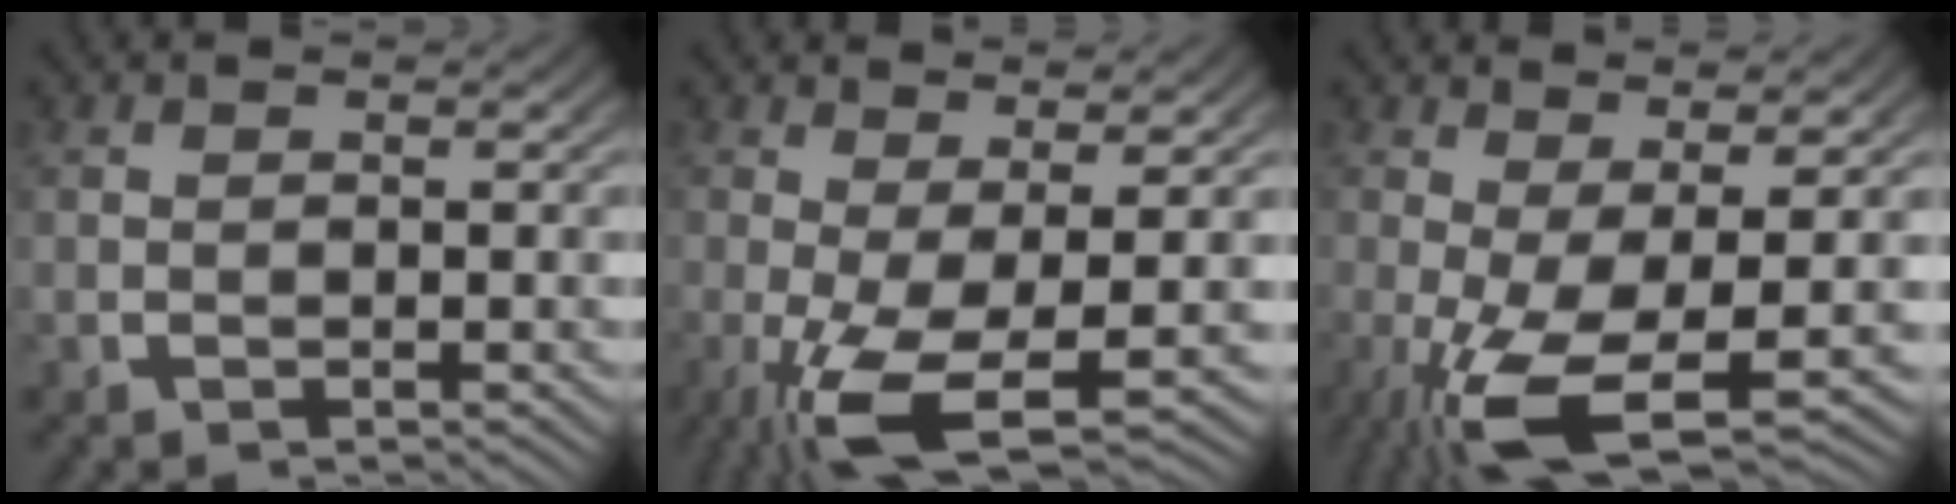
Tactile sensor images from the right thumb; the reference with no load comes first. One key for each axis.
{"total": 7.4, "fx": -1.8, "fy": 3.2, "fz": 6.5, "tx": -0.137, "ty": -0.038, "tz": -0.012}
{"total": 8.3, "fx": -2.0, "fy": 3.7, "fz": 7.2, "tx": -0.153, "ty": -0.043, "tz": -0.013}